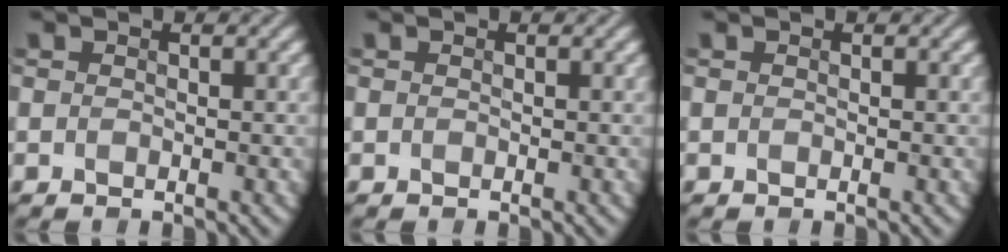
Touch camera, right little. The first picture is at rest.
{"total": 0.0}
{"total": 0.0}